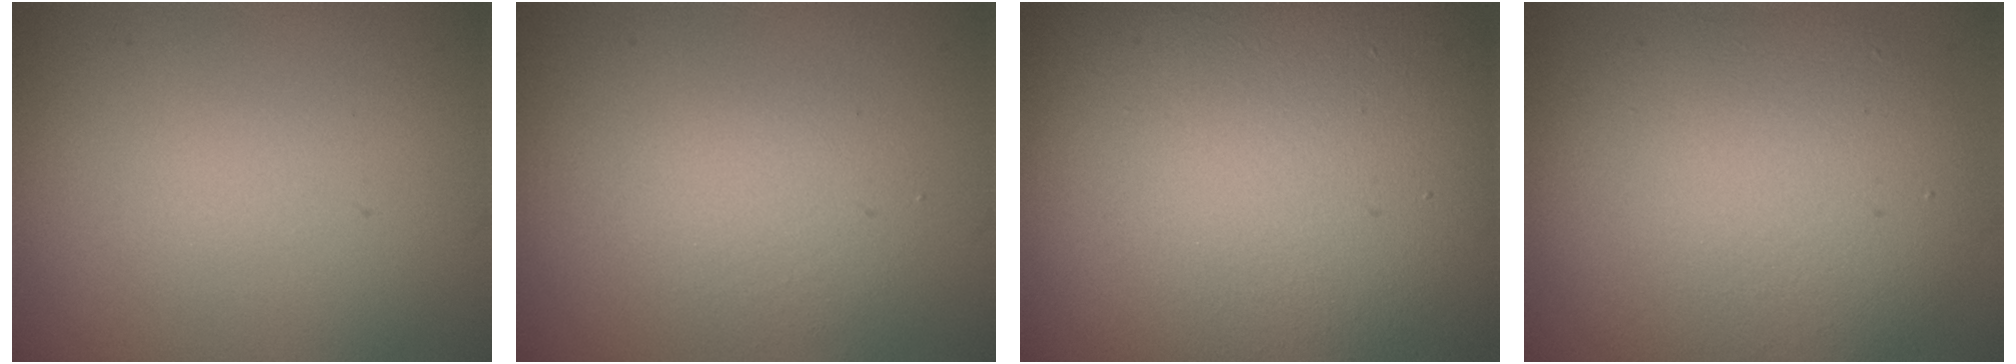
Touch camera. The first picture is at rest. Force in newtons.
{"total": 2.1, "press": 2.1, "slide": 0.1}
{"total": 20.7, "press": 20.7, "slide": 1.2}
{"total": 8.1, "press": 8.0, "slide": 1.0}